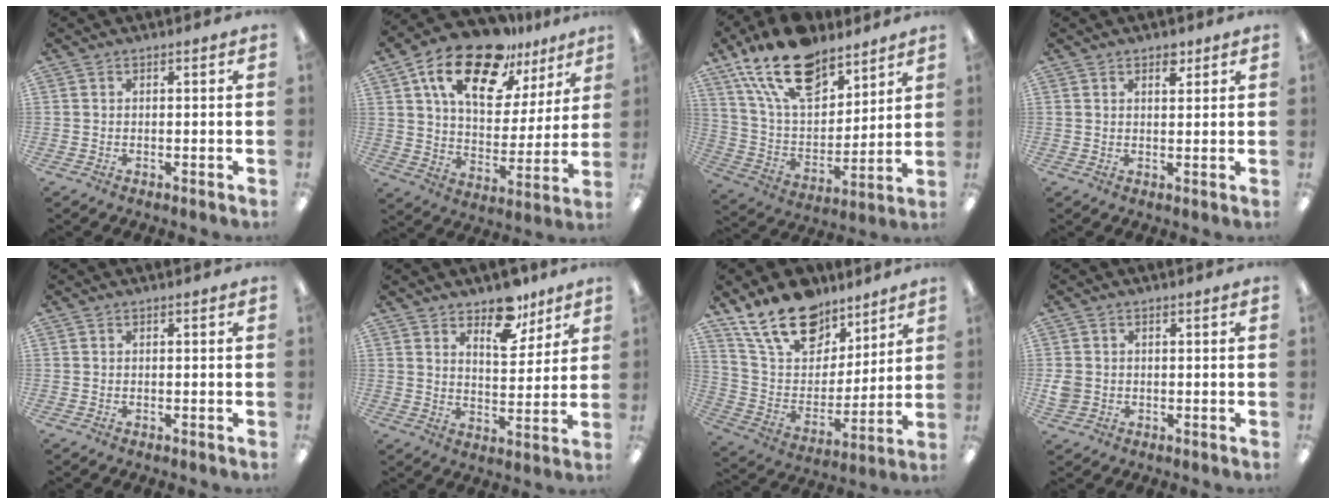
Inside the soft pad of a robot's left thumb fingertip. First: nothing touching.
{"total": 20.0, "force": [13.1, 9.5, 11.9], "torque": [-0.213, -0.065, 0.228]}
{"total": 20.9, "force": [14.0, 10.8, 11.1], "torque": [-0.207, -0.064, 0.253]}
{"total": 3.1, "force": [2.2, 1.6, 1.5], "torque": [-0.009, -0.008, 0.034]}
{"total": 0.0}
{"total": 10.7, "force": [7.6, 5.5, 5.3], "torque": [-0.054, -0.044, 0.129]}
{"total": 19.2, "force": [13.7, 10.8, 8.2], "torque": [-0.156, -0.075, 0.253]}
{"total": 3.0, "force": [-0.1, 2.8, 1.1], "torque": [-0.010, 0.002, -0.003]}